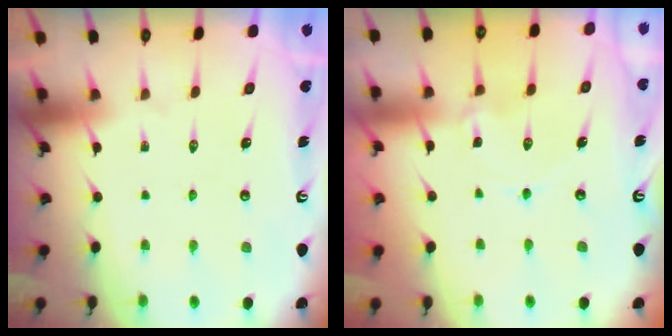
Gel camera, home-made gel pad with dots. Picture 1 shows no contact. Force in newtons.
{"total": 1.2, "press": 1.2, "slide": 0.1}